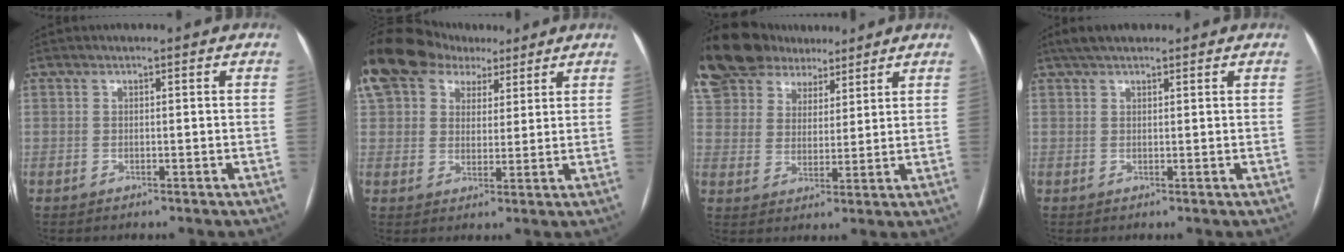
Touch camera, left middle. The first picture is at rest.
{"total": 16.0, "force": [9.6, 10.7, 7.0], "torque": [-0.166, 0.069, 0.169]}
{"total": 18.0, "force": [13.4, 10.1, 6.4], "torque": [-0.162, 0.052, 0.243]}
{"total": 3.9, "force": [3.0, 1.3, 2.0], "torque": [-0.037, 0.023, 0.054]}